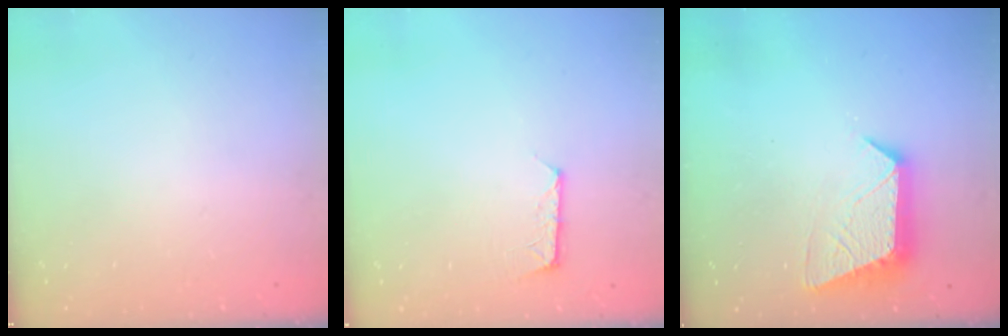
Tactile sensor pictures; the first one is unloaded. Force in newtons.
{"total": 5.3, "press": 5.2, "slide": 0.6}
{"total": 11.5, "press": 11.4, "slide": 0.9}